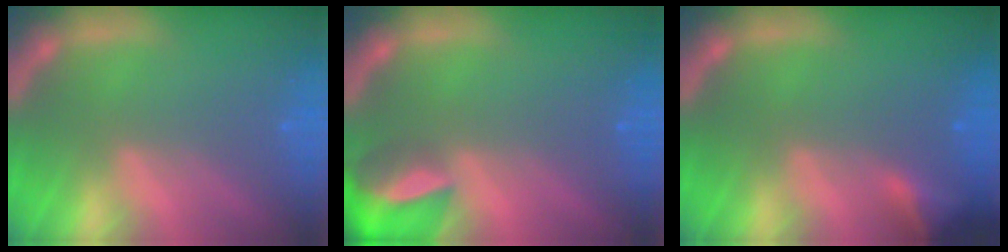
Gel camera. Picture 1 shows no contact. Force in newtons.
{"total": 6.4}
{"total": 2.9}